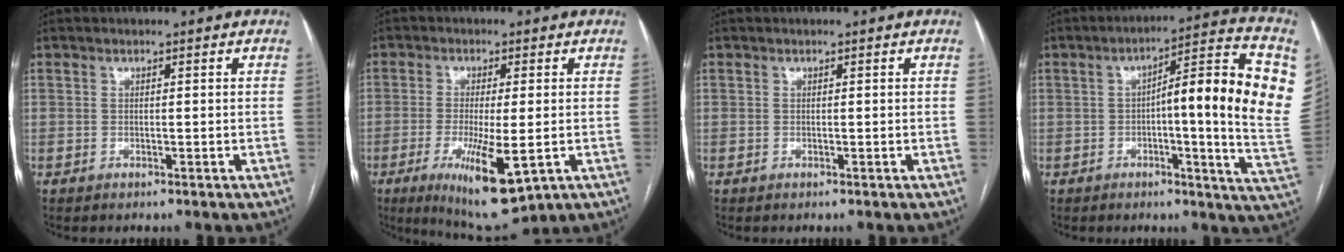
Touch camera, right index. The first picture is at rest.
{"total": 11.7, "force": [-4.0, 2.5, 10.7], "torque": [-0.185, -0.031, -0.054]}
{"total": 0.0}
{"total": 18.8, "force": [2.5, 1.0, 18.6], "torque": [-0.207, 0.026, 0.027]}